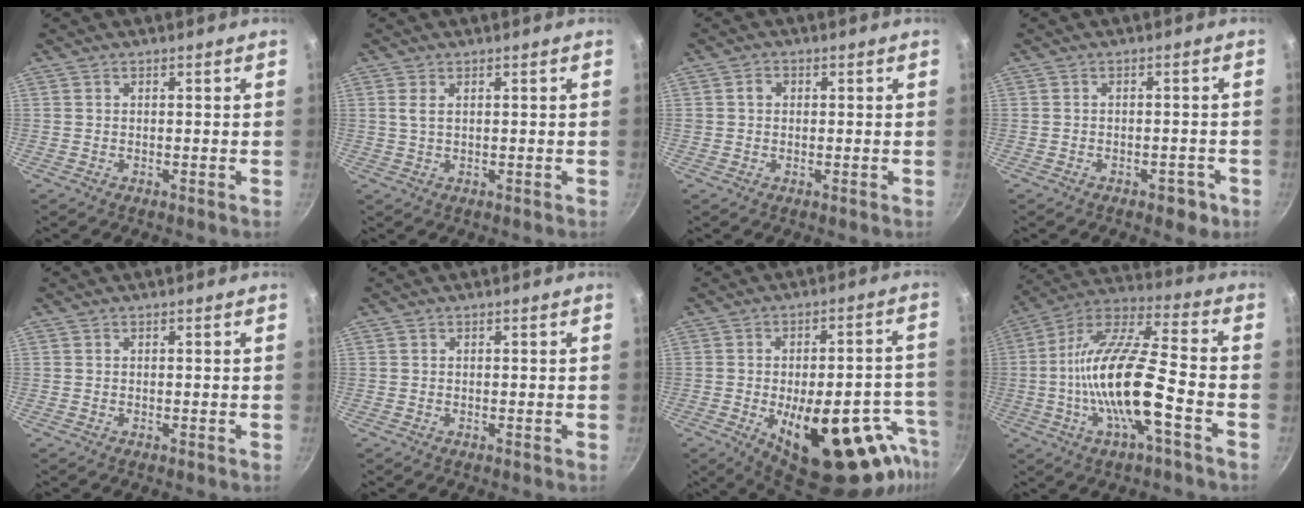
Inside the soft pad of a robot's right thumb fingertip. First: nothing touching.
{"total": 1.8, "force": [0.7, 0.9, 1.5], "torque": [-0.030, -0.001, 0.014]}
{"total": 1.9, "force": [0.3, 1.6, 0.9], "torque": [-0.007, 0.007, 0.003]}
{"total": 3.7, "force": [-1.9, 2.2, 2.3], "torque": [-0.012, 0.021, -0.011]}
{"total": 0.0}
{"total": 0.0}
{"total": 24.4, "force": [-10.1, 11.1, 19.3], "torque": [-0.203, 0.025, -0.122]}
{"total": 18.7, "force": [-4.8, 5.2, 17.2], "torque": [-0.322, 0.037, -0.104]}